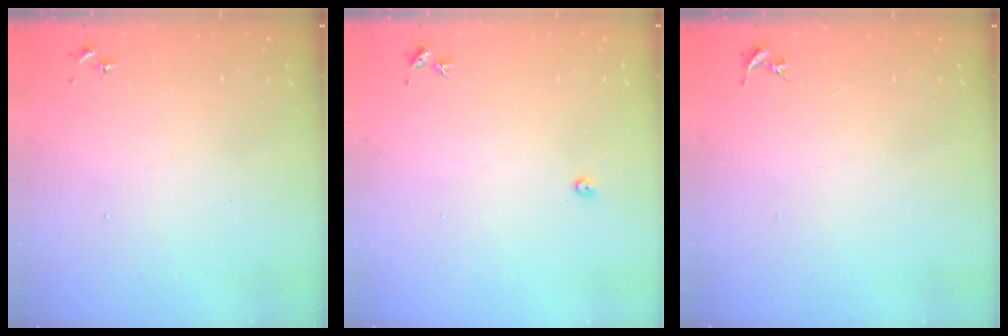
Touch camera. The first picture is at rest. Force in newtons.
{"total": 3.0, "press": 3.0, "slide": 0.4}
{"total": 0.0}